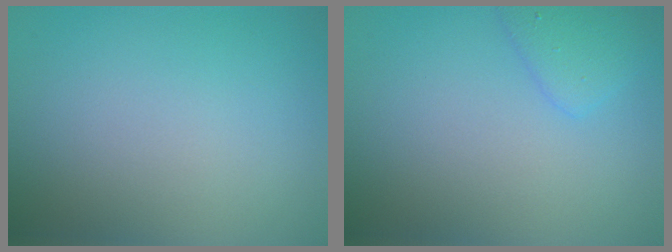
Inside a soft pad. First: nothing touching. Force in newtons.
{"total": 1.9, "press": 1.9, "slide": 0.1}